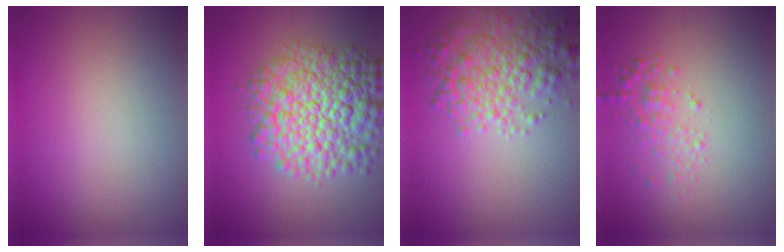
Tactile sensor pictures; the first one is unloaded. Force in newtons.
{"total": 9.8, "press": 9.8, "slide": 0.2}
{"total": 4.9, "press": 4.9, "slide": 0.1}
{"total": 2.0, "press": 2.0, "slide": 0.1}